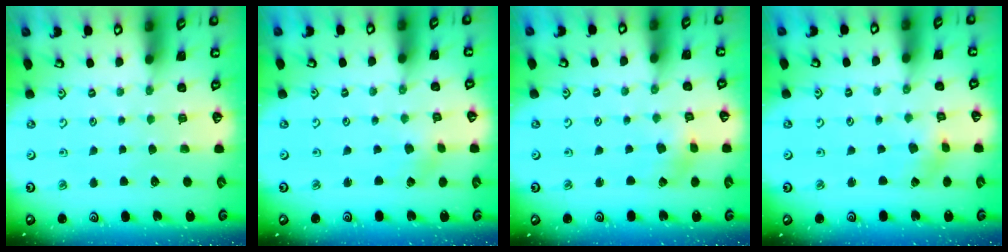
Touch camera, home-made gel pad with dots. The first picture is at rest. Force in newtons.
{"total": 0.0}
{"total": 1.2, "press": 1.2, "slide": 0.2}
{"total": 1.8, "press": 1.8, "slide": 0.3}